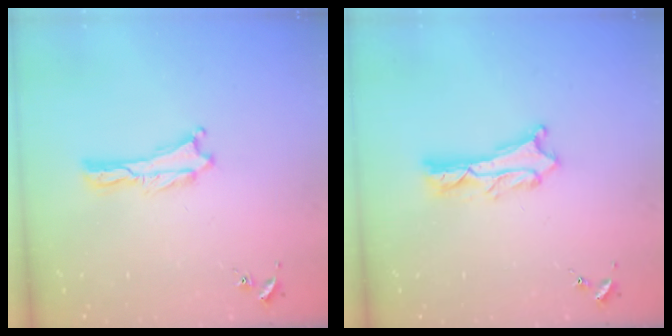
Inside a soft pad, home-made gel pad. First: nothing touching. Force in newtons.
{"total": 2.6, "press": 2.6, "slide": 0.3}